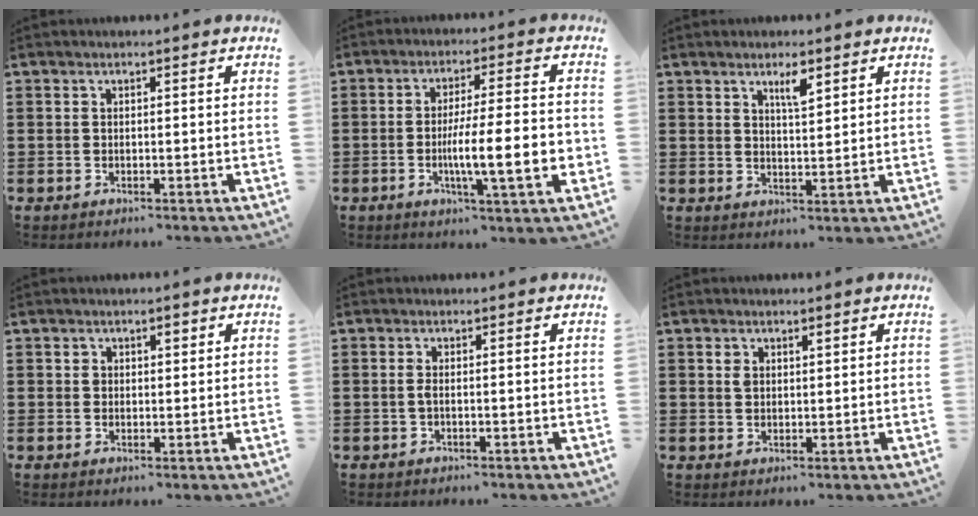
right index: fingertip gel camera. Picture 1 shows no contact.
{"total": 11.6, "force": [-2.5, 2.0, 11.2], "torque": [-0.192, -0.009, -0.044]}
{"total": 3.3, "force": [2.1, 0.8, 2.4], "torque": [-0.045, 0.002, 0.034]}
{"total": 1.8, "force": [0.7, 1.4, 1.0], "torque": [-0.023, 0.009, 0.010]}
{"total": 1.1, "force": [-0.2, 0.1, 1.1], "torque": [-0.022, -0.001, -0.003]}
{"total": 1.6, "force": [0.9, 1.1, 0.9], "torque": [-0.019, 0.003, 0.018]}